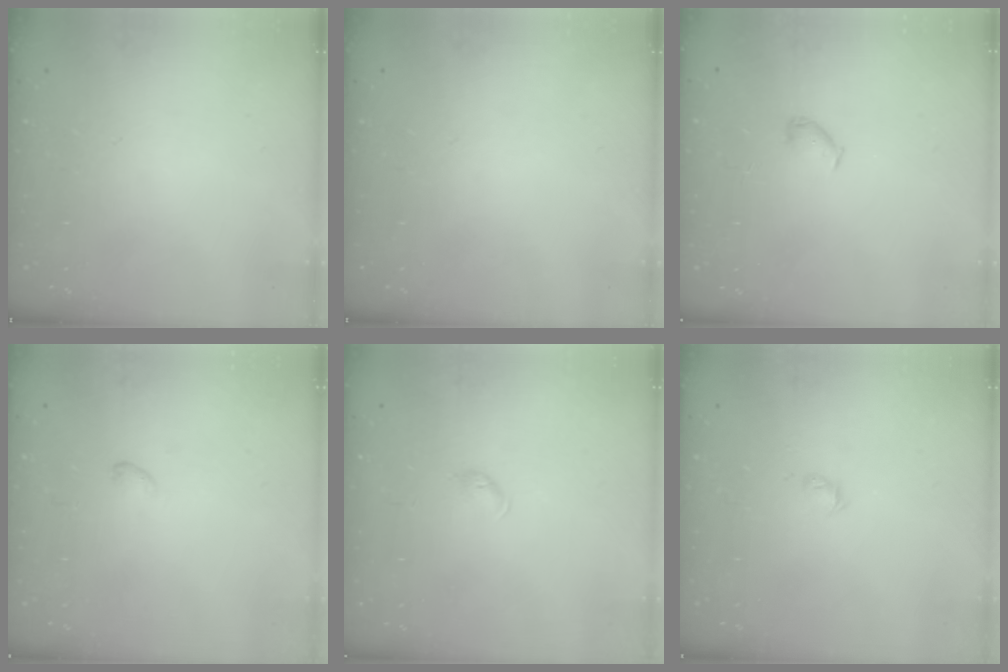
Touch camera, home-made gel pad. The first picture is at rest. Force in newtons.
{"total": 0.0}
{"total": 3.9, "press": 3.8, "slide": 0.7}
{"total": 2.7, "press": 2.7, "slide": 0.5}
{"total": 3.7, "press": 3.6, "slide": 0.6}
{"total": 2.6, "press": 2.5, "slide": 0.6}